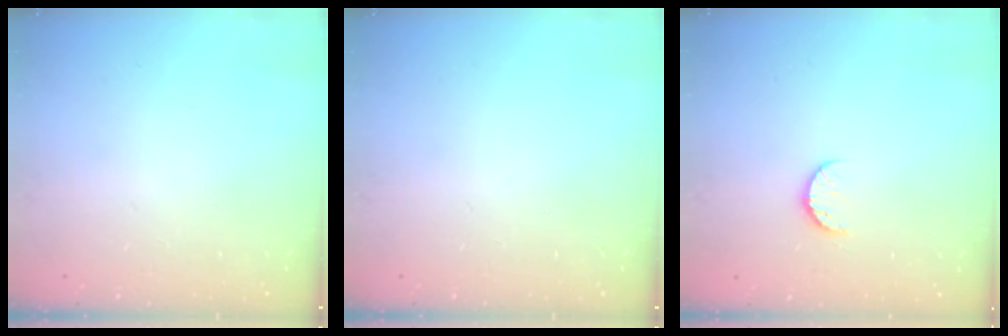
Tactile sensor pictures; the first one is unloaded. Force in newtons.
{"total": 0.0}
{"total": 6.5, "press": 6.5, "slide": 0.7}